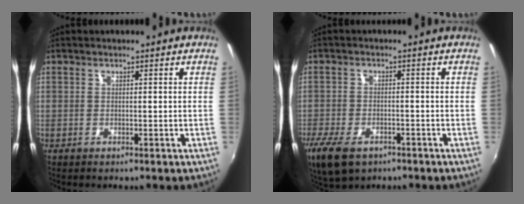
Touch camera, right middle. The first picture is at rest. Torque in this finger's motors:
{"motor_torque": [1.17, -0.97, 0.11, 0.08]}